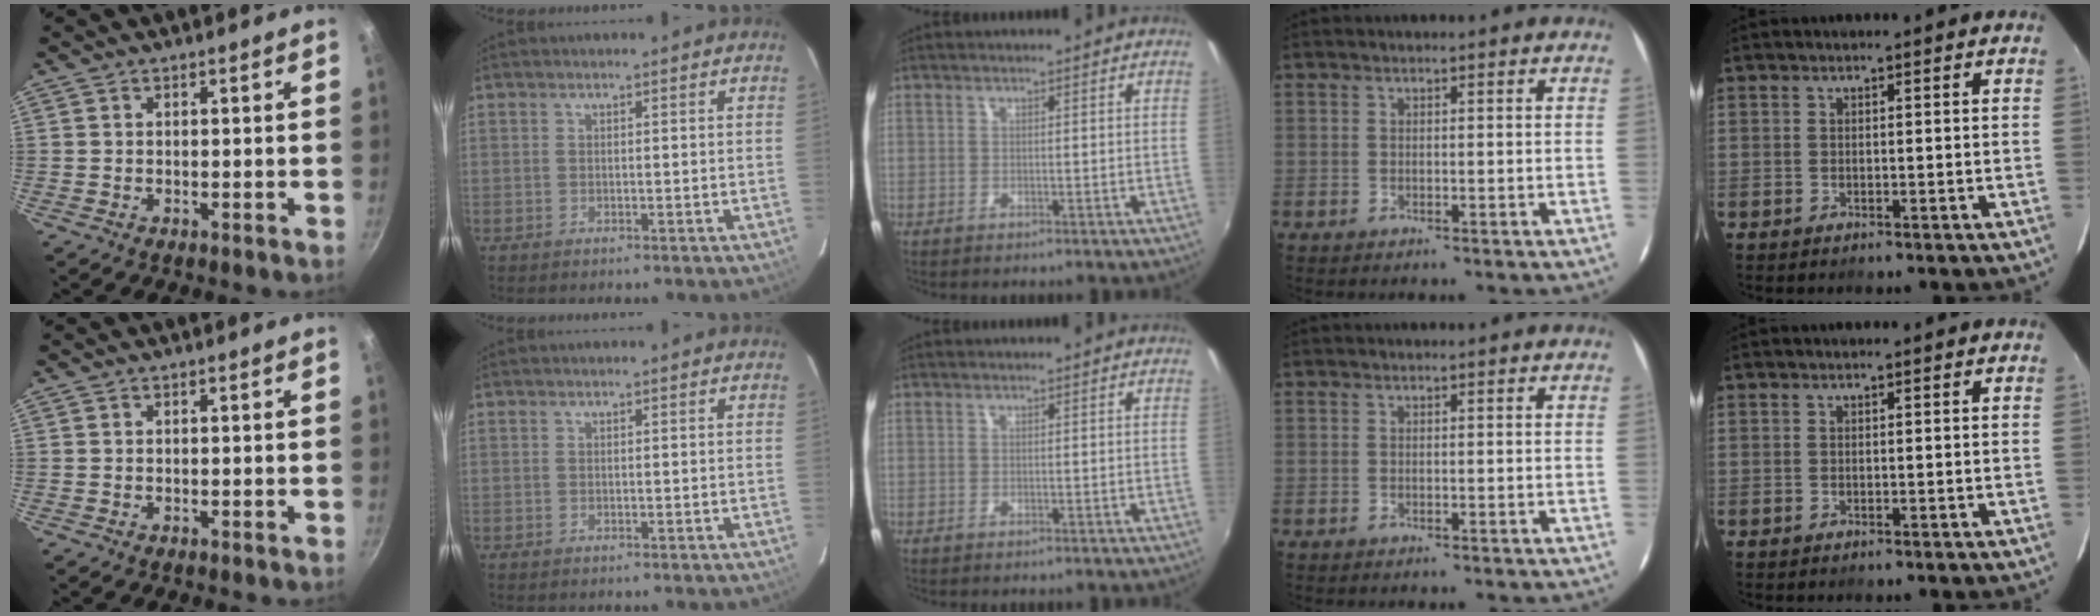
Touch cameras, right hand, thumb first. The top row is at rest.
{}